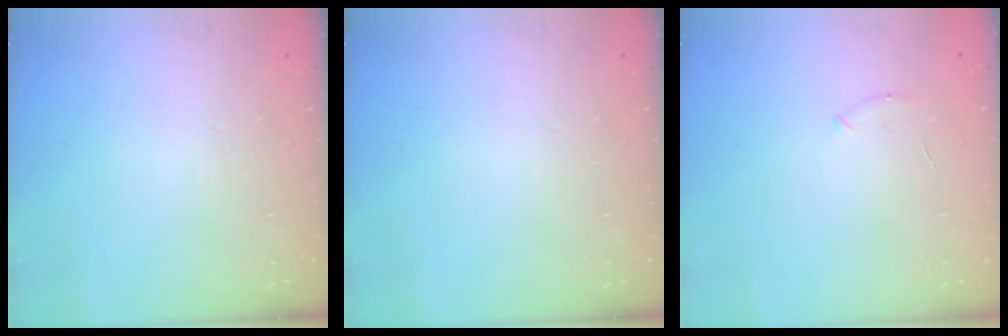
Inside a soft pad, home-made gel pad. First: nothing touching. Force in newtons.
{"total": 0.0}
{"total": 4.7, "press": 4.5, "slide": 1.3}